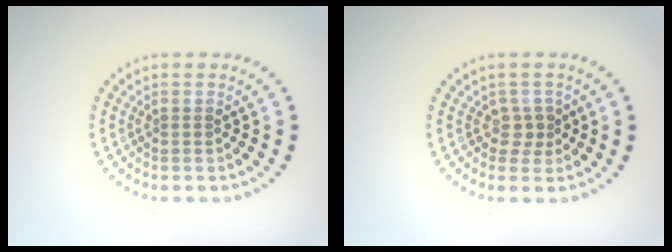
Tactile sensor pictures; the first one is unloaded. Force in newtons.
{"total": 1.4, "press": 1.1, "slide": 0.9}